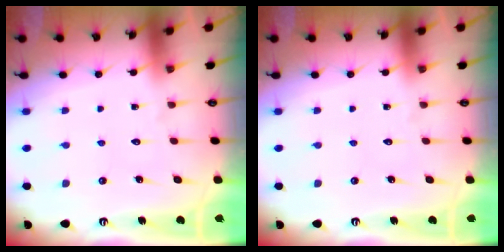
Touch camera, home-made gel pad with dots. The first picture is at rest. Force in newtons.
{"total": 0.0}